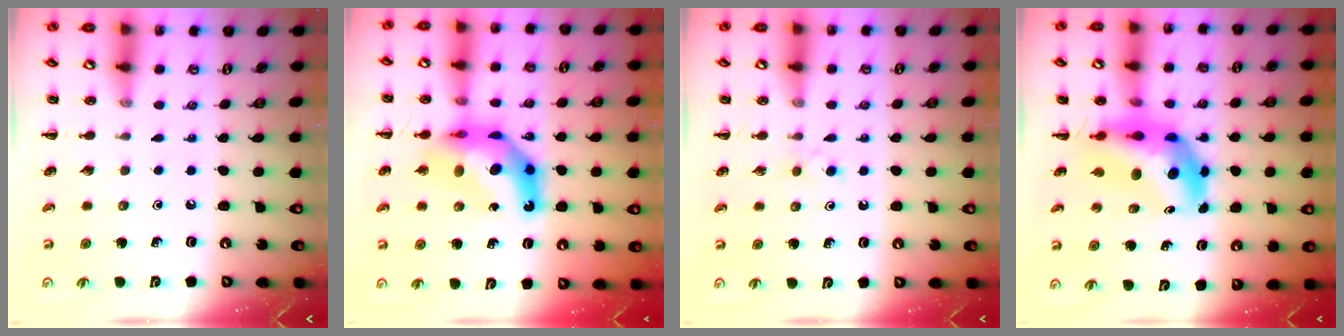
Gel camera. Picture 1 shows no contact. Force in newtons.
{"total": 12.6, "press": 11.9, "slide": 4.0}
{"total": 2.6, "press": 2.4, "slide": 1.0}
{"total": 8.0, "press": 7.5, "slide": 2.8}